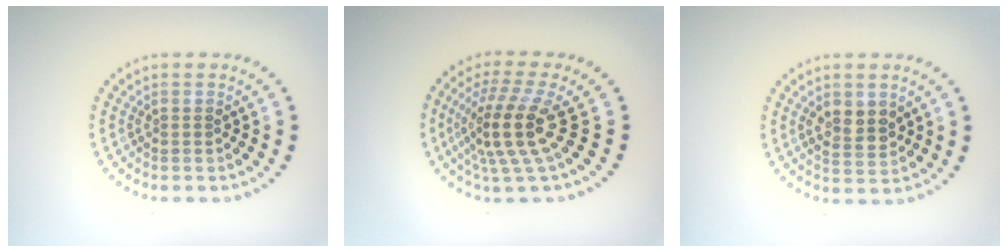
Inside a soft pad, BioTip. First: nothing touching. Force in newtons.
{"total": 5.1, "press": 3.7, "slide": 3.4}
{"total": 2.6, "press": 2.5, "slide": 0.4}